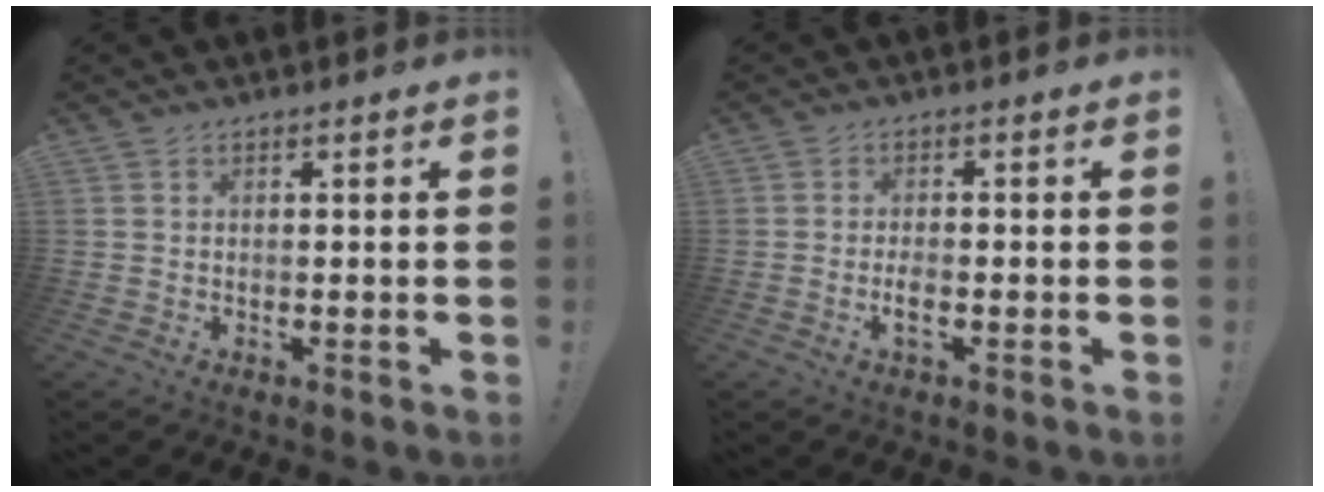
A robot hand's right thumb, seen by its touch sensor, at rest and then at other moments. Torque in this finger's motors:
{"motor_torque": [0.77, 0.61, 0.48, -0.29, 0.27]}